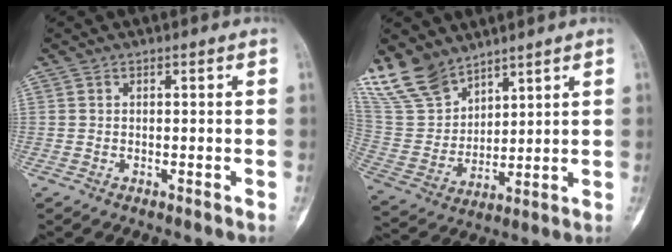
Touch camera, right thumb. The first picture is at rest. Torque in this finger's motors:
{"motor_torque": [-1.34, 1.76, -0.43, 0.74, 0.00]}